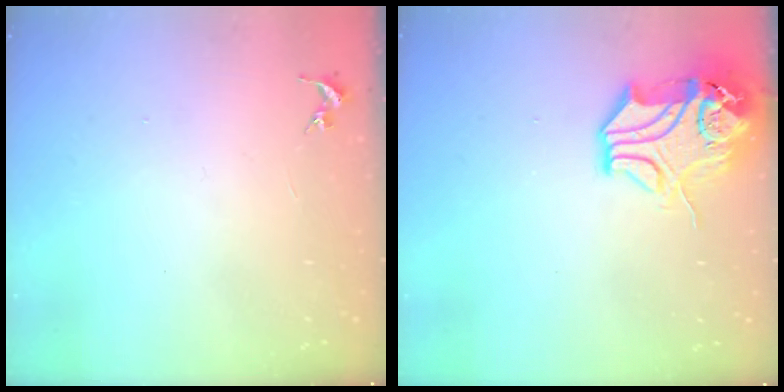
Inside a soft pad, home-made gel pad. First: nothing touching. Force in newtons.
{"total": 15.3, "press": 15.1, "slide": 2.3}